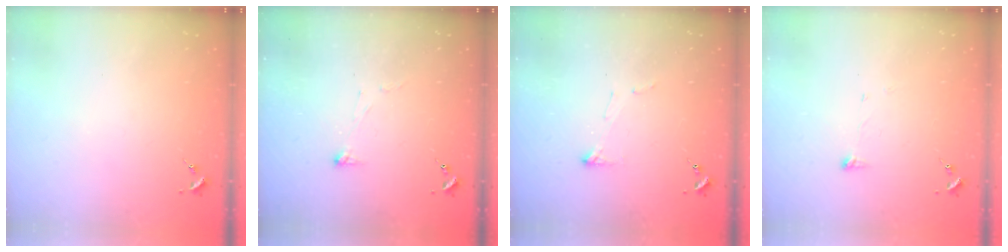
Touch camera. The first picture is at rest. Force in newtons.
{"total": 2.9, "press": 2.8, "slide": 0.6}
{"total": 4.6, "press": 4.6, "slide": 0.4}
{"total": 4.8, "press": 4.7, "slide": 0.4}